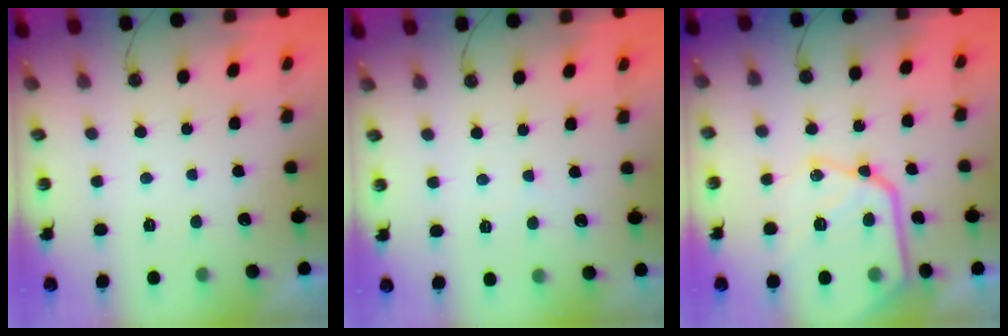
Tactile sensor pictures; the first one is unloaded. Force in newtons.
{"total": 1.9, "press": 1.9, "slide": 0.3}
{"total": 19.7, "press": 19.6, "slide": 2.1}